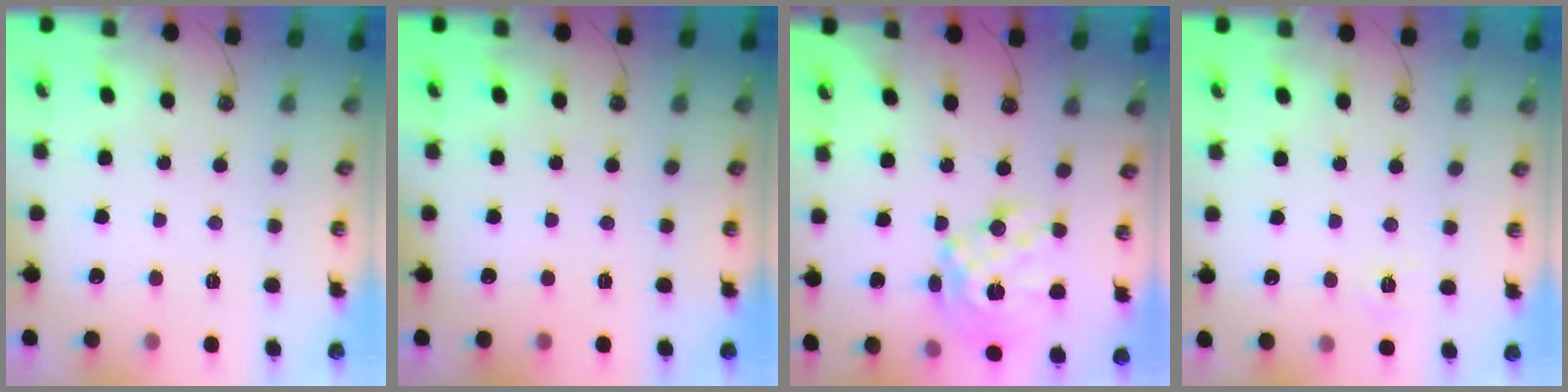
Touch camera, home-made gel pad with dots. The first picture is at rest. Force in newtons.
{"total": 0.0}
{"total": 17.4, "press": 17.3, "slide": 1.4}
{"total": 4.7, "press": 4.6, "slide": 0.4}